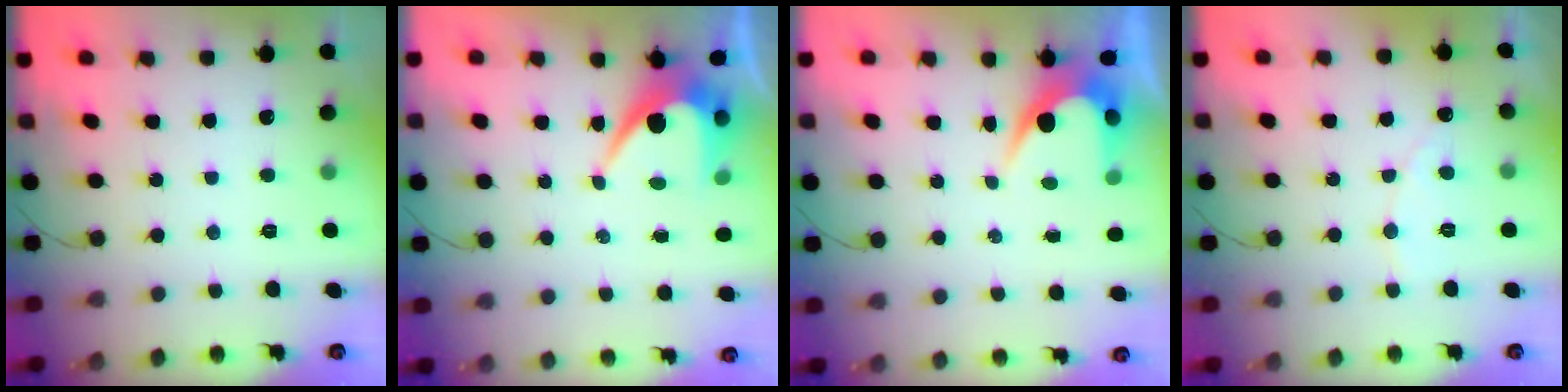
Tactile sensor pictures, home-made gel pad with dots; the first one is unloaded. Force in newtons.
{"total": 7.0, "press": 7.0, "slide": 0.8}
{"total": 6.1, "press": 6.1, "slide": 0.3}
{"total": 5.0, "press": 4.9, "slide": 0.3}